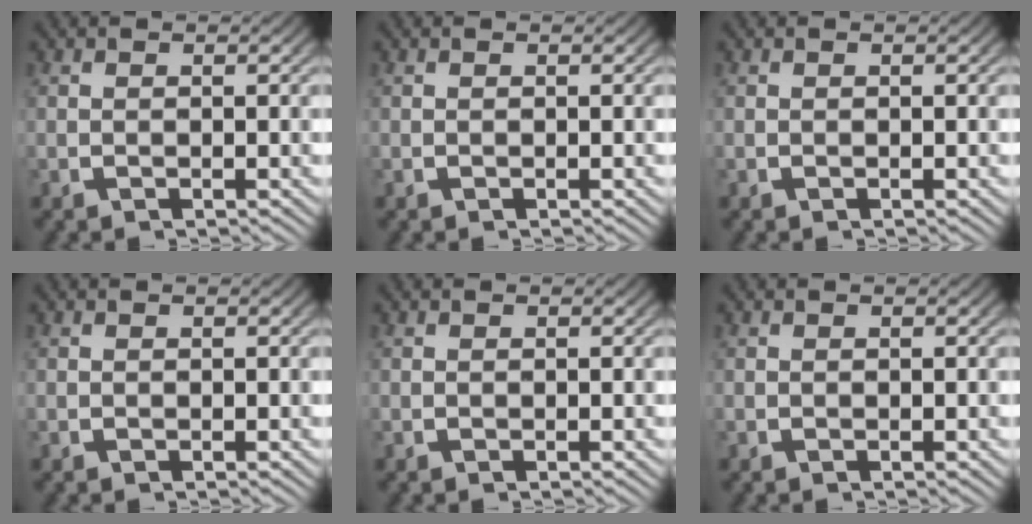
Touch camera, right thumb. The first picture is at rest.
{"total": 0.0}
{"total": 0.0}
{"total": 0.0}
{"total": 0.0}
{"total": 0.0}